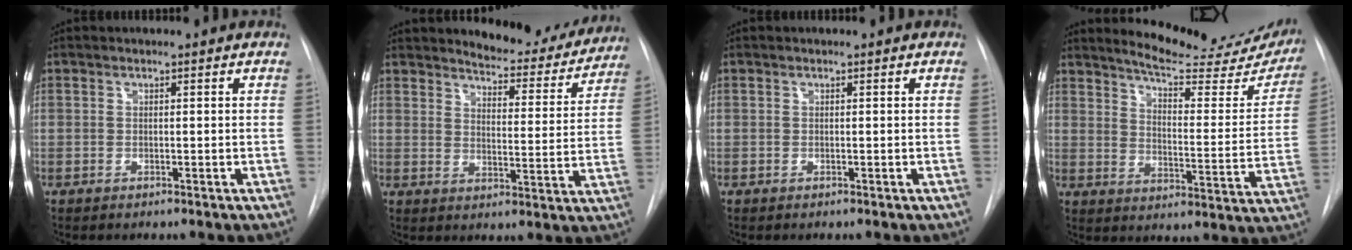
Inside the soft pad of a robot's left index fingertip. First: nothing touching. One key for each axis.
{"total": 13.1, "fx": 12.5, "fy": 3.0, "fz": 2.7, "tx": -0.017, "ty": -0.036, "tz": 0.149}
{"total": 0.0}
{"total": 21.6, "fx": 19.5, "fy": 4.2, "fz": 8.4, "tx": -0.107, "ty": -0.066, "tz": 0.238}